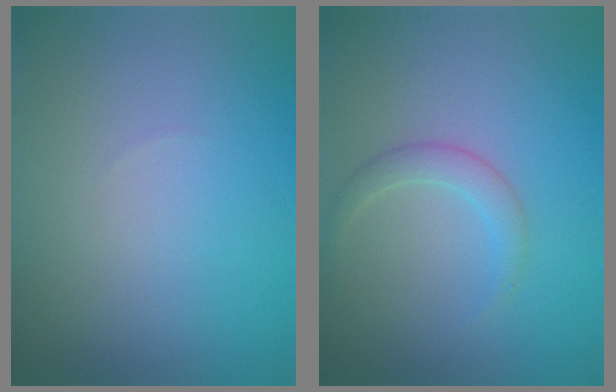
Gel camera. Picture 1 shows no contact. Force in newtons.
{"total": 1.7, "press": 1.7, "slide": 0.1}